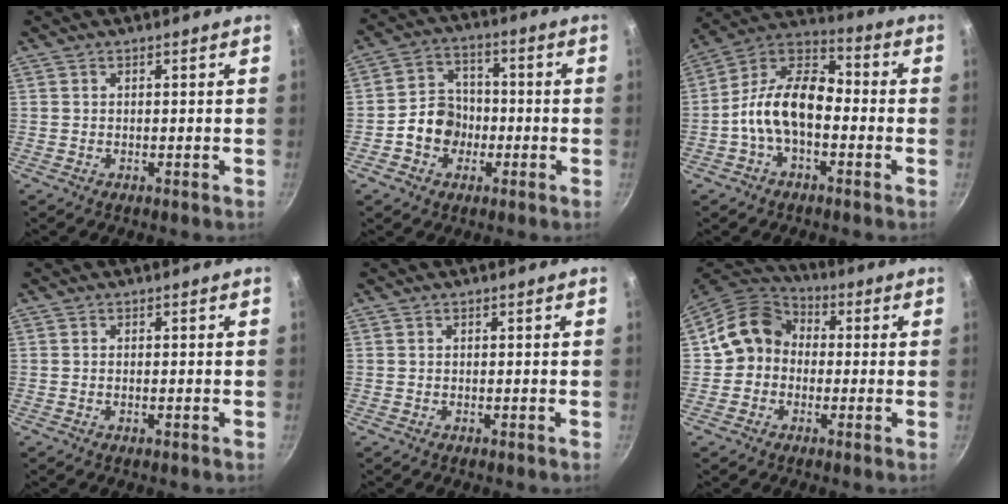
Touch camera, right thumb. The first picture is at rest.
{"total": 8.7, "force": [-2.3, 7.4, 4.0], "torque": [-0.032, 0.029, -0.050]}
{"total": 13.7, "force": [-2.8, 8.1, 10.6], "torque": [-0.169, 0.052, -0.075]}
{"total": 0.6, "force": [-0.2, 0.1, 0.5], "torque": [-0.010, 0.001, -0.004]}
{"total": 0.0}
{"total": 11.3, "force": [-0.1, 9.9, 5.5], "torque": [-0.062, 0.036, -0.023]}